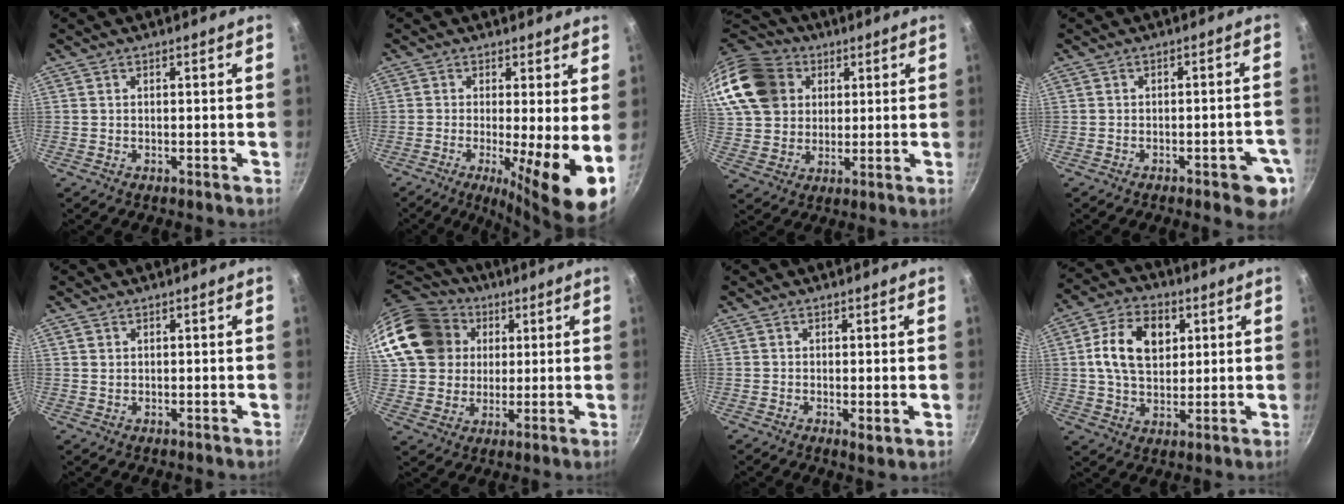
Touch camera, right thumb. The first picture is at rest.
{"total": 10.8, "force": [-1.3, 1.9, 10.6], "torque": [-0.153, -0.019, -0.019]}
{"total": 19.7, "force": [7.8, 15.6, 9.1], "torque": [-0.186, 0.011, 0.148]}
{"total": 7.0, "force": [-3.0, 2.3, 5.9], "torque": [-0.053, 0.021, -0.029]}
{"total": 1.0, "force": [0.5, 0.8, 0.3], "torque": [-0.005, -0.001, 0.008]}
{"total": 20.5, "force": [6.7, 17.0, 9.3], "torque": [-0.173, 0.023, 0.130]}
{"total": 1.8, "force": [0.2, 0.7, 1.7], "torque": [-0.026, -0.011, 0.001]}
{"total": 13.0, "force": [3.2, 8.9, 9.0], "torque": [-0.137, 0.003, 0.046]}